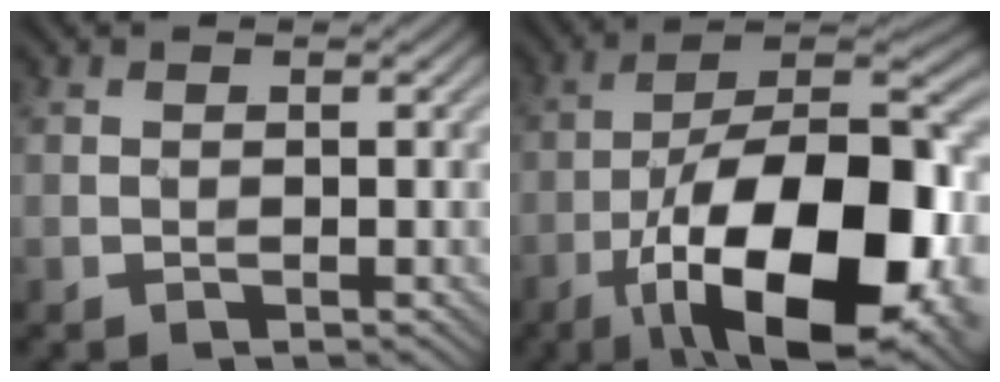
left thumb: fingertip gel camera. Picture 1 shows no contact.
{"total": 21.2, "force": [-9.1, 8.5, 17.2], "torque": [-0.283, -0.008, -0.151]}